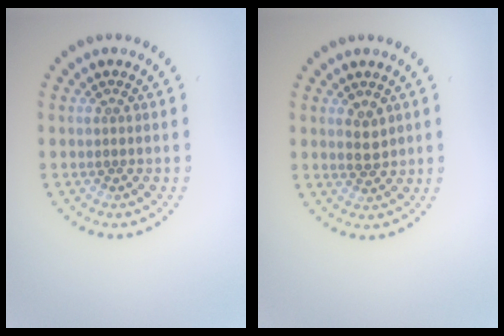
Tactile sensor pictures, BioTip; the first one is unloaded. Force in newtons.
{"total": 1.8, "press": 1.8, "slide": 0.5}